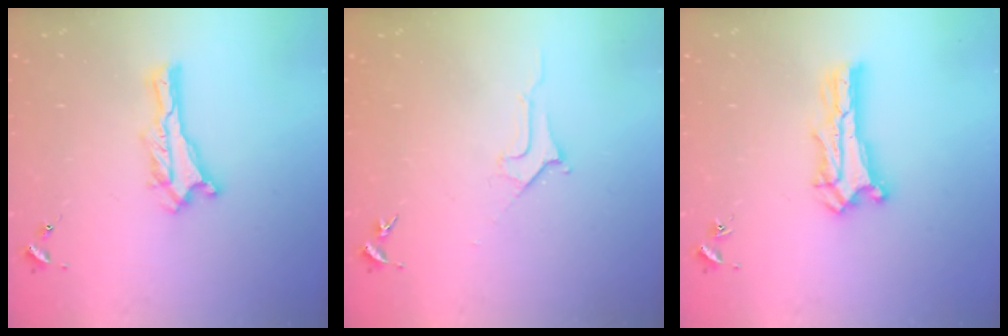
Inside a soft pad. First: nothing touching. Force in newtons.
{"total": 2.8, "press": 2.8, "slide": 0.4}
{"total": 1.5, "press": 1.5, "slide": 0.2}